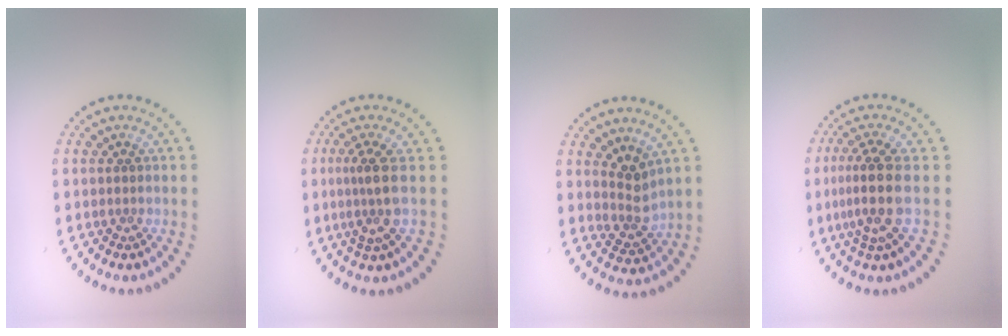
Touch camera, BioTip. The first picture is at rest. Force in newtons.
{"total": 2.9, "press": 2.1, "slide": 2.0}
{"total": 2.4, "press": 1.9, "slide": 1.5}
{"total": 3.9, "press": 2.9, "slide": 2.6}